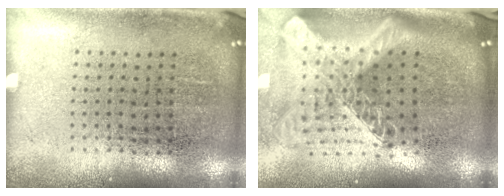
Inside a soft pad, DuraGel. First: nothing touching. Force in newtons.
{"total": 3.0, "press": 2.0, "slide": 2.2}